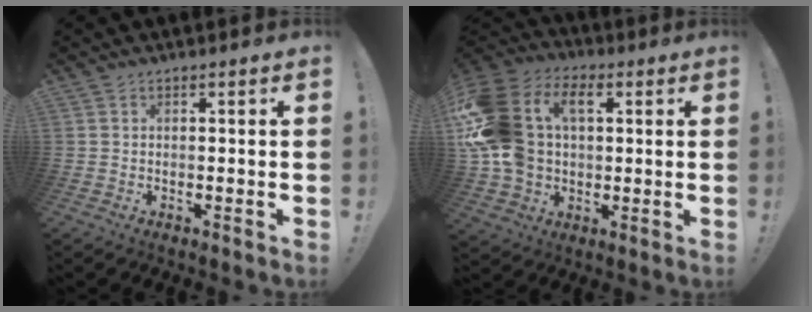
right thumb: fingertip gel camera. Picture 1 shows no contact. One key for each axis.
{"total": 21.7, "fx": 4.8, "fy": 16.0, "fz": 14.0, "tx": -0.292, "ty": -0.005, "tz": 0.091}